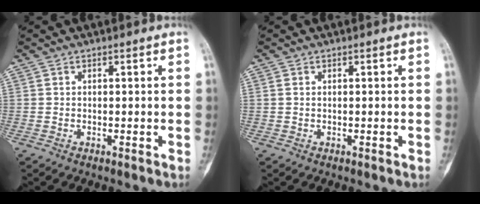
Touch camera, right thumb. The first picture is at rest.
{"total": 0.0}